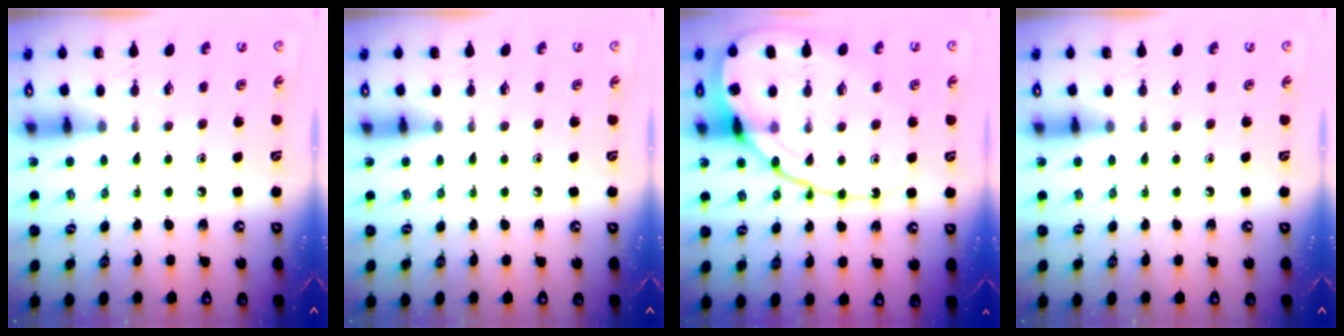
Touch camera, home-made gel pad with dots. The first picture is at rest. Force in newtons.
{"total": 0.0}
{"total": 14.4, "press": 14.3, "slide": 1.4}
{"total": 0.0}